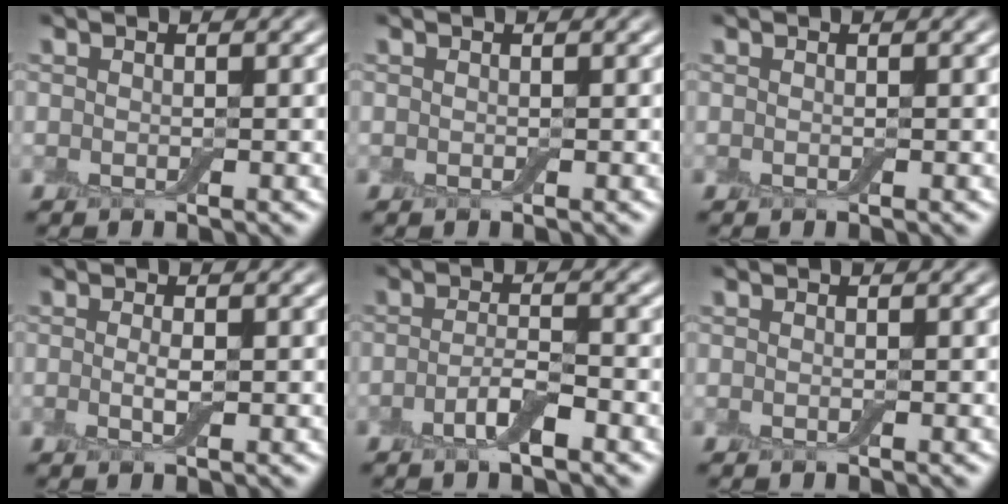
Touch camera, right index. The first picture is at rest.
{"total": 0.0}
{"total": 0.0}
{"total": 1.5, "force": [-0.1, 0.4, 1.4], "torque": [-0.030, -0.004, -0.004]}
{"total": 2.7, "force": [-1.3, 0.7, 2.2], "torque": [-0.043, 0.005, -0.031]}
{"total": 0.0}